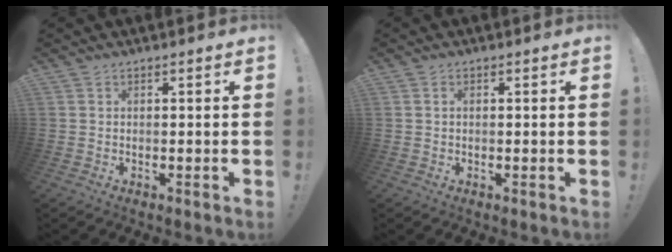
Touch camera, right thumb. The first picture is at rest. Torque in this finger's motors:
{"motor_torque": [0.40, -0.30, 0.03, 0.00, -0.04]}